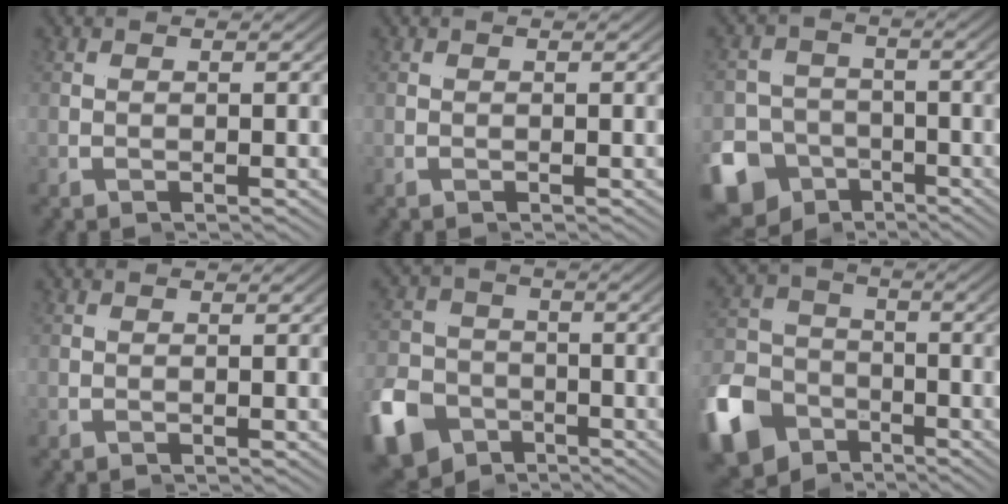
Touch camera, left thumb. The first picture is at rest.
{"total": 0.0}
{"total": 14.4, "force": [-4.7, 12.2, 6.0], "torque": [-0.128, -0.054, -0.079]}
{"total": 0.0}
{"total": 10.9, "force": [-3.6, 8.6, 5.7], "torque": [-0.123, -0.037, -0.058]}
{"total": 10.4, "force": [-3.3, 7.6, 6.3], "torque": [-0.144, -0.031, -0.055]}